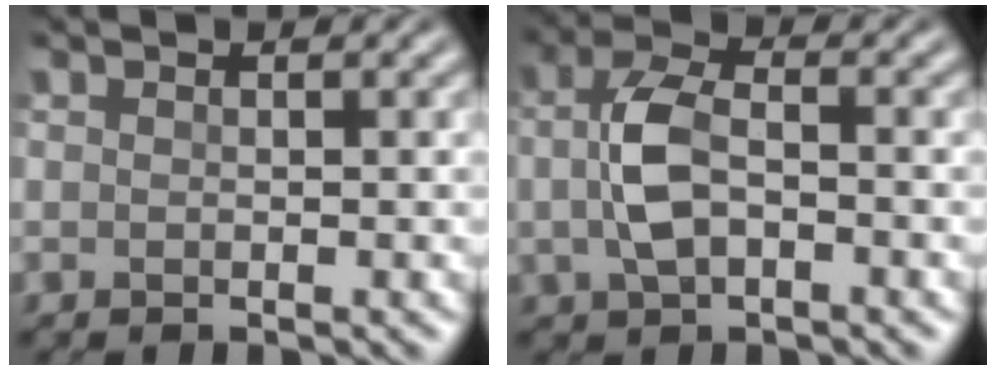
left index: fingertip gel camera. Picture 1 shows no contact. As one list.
[{"total": 4.7, "force": [-0.4, 2.5, 3.9], "torque": [-0.084, 0.002, -0.010]}]